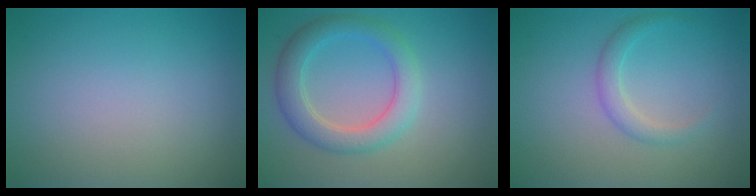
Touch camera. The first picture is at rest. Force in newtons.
{"total": 3.9, "press": 3.9, "slide": 0.2}
{"total": 1.8, "press": 1.8, "slide": 0.2}